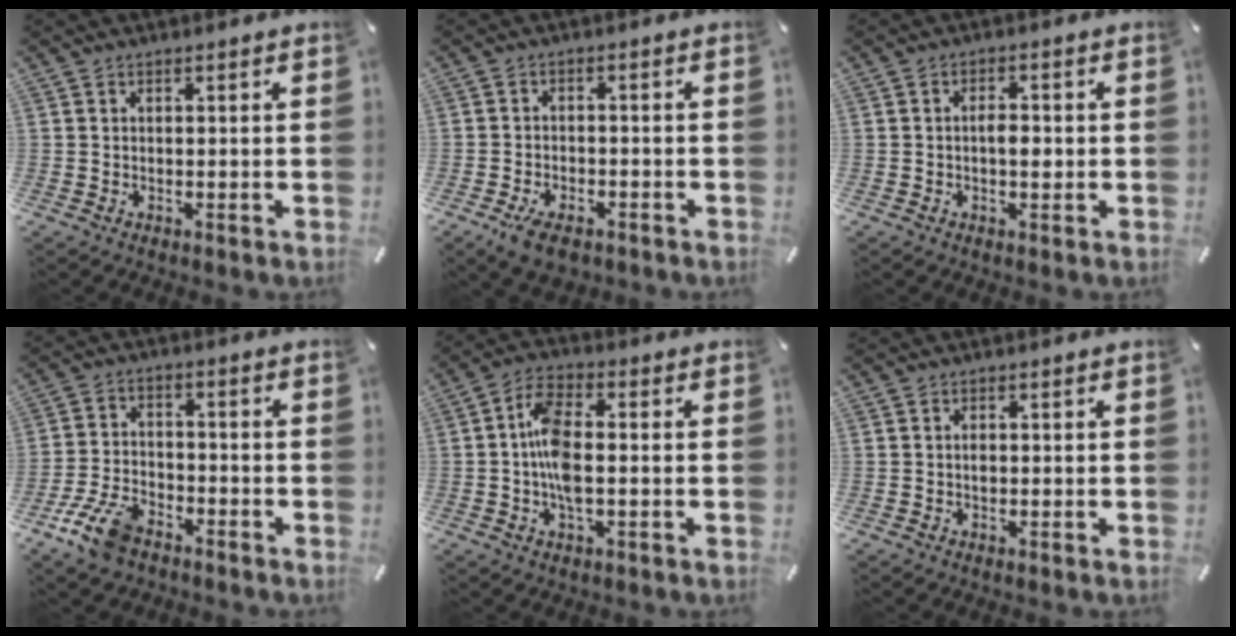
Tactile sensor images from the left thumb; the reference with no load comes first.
{"total": 5.1, "force": [-3.2, 2.8, 2.8], "torque": [-0.062, 0.015, -0.061]}
{"total": 3.5, "force": [-0.4, 1.8, 3.0], "torque": [-0.047, 0.002, -0.009]}
{"total": 9.9, "force": [-6.5, 4.9, 5.7], "torque": [-0.122, 0.029, -0.122]}
{"total": 9.1, "force": [-1.0, 4.3, 8.0], "torque": [-0.168, -0.001, -0.018]}
{"total": 1.2, "force": [-0.1, 0.8, 0.9], "torque": [-0.020, 0.001, -0.003]}